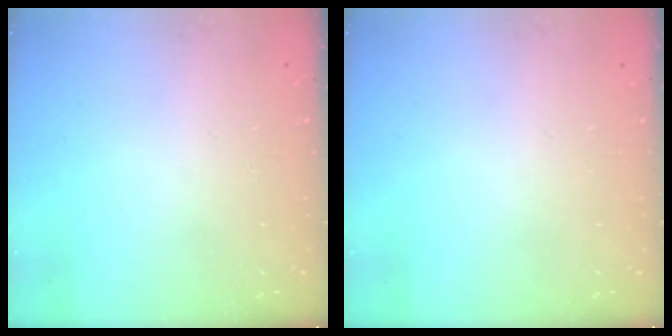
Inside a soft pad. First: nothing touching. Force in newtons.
{"total": 0.0}